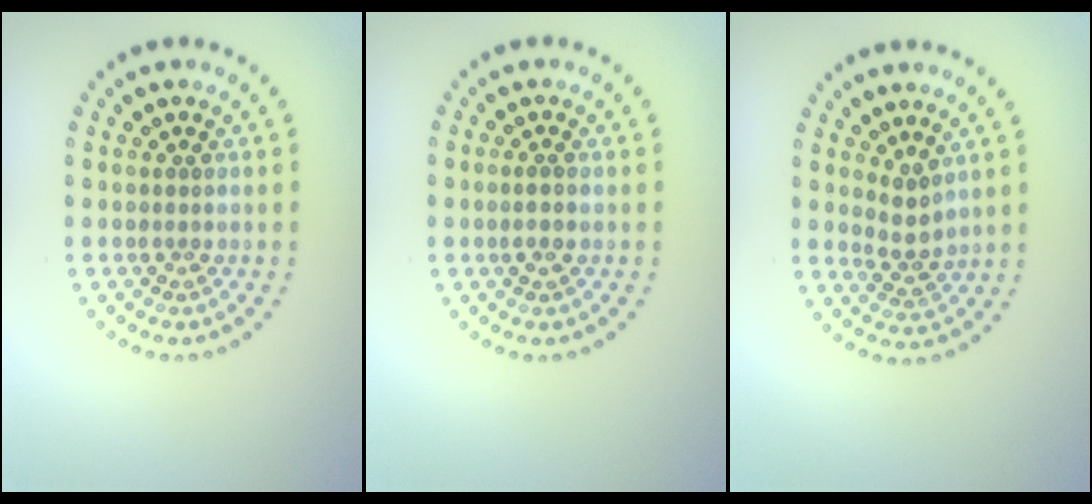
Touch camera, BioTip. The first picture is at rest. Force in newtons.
{"total": 1.1, "press": 1.0, "slide": 0.6}
{"total": 2.0, "press": 1.6, "slide": 1.3}